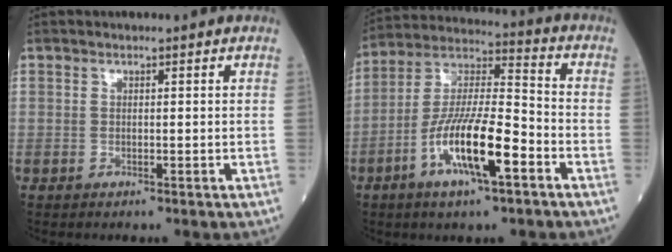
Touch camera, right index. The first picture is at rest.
{"total": 14.3, "force": [-5.8, 2.5, 12.8], "torque": [-0.249, -0.004, -0.105]}